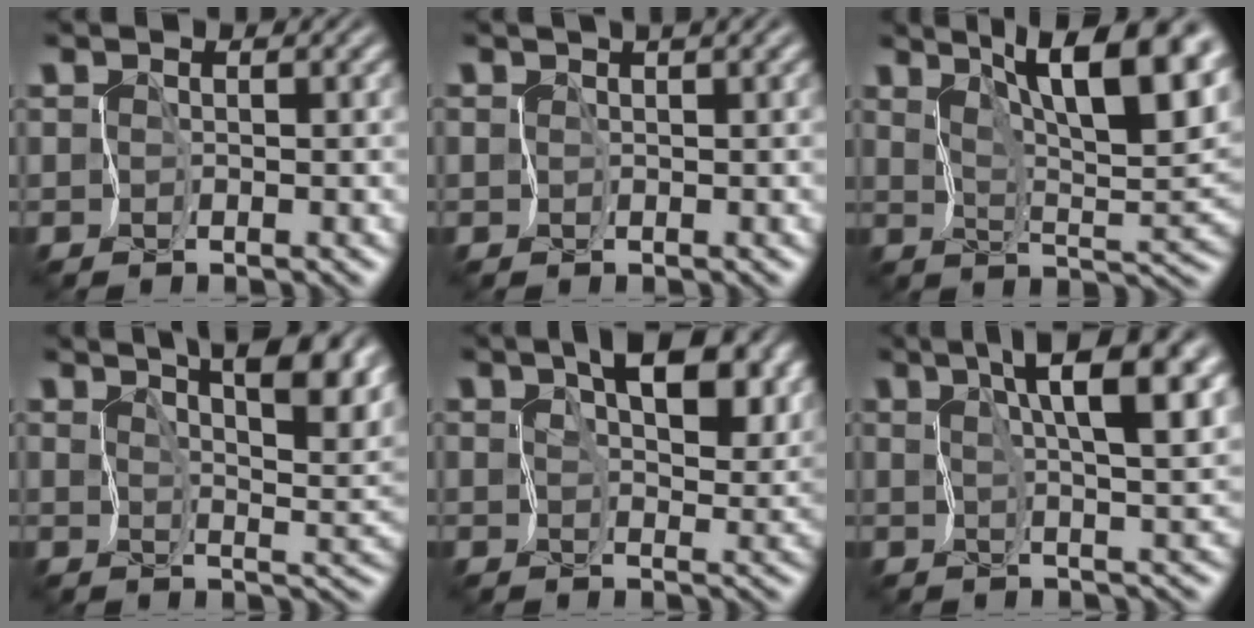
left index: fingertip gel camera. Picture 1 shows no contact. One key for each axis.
{"total": 1.5, "fx": 1.2, "fy": 0.1, "fz": 0.9, "tx": -0.015, "ty": 0.006, "tz": 0.017}
{"total": 12.0, "fx": 7.0, "fy": 3.6, "fz": 9.0, "tx": -0.121, "ty": 0.011, "tz": 0.091}
{"total": 11.1, "fx": 6.6, "fy": 4.2, "fz": 7.9, "tx": -0.106, "ty": 0.019, "tz": 0.081}
{"total": 8.4, "fx": 3.6, "fy": 4.2, "fz": 6.3, "tx": -0.095, "ty": 0.002, "tz": 0.054}
{"total": 8.8, "fx": 3.6, "fy": 2.3, "fz": 7.7, "tx": -0.113, "ty": 0.008, "tz": 0.055}